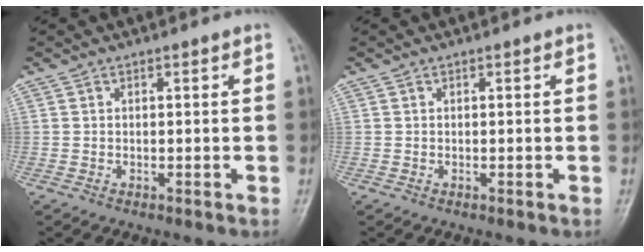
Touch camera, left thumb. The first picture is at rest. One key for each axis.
{"total": 0.0}